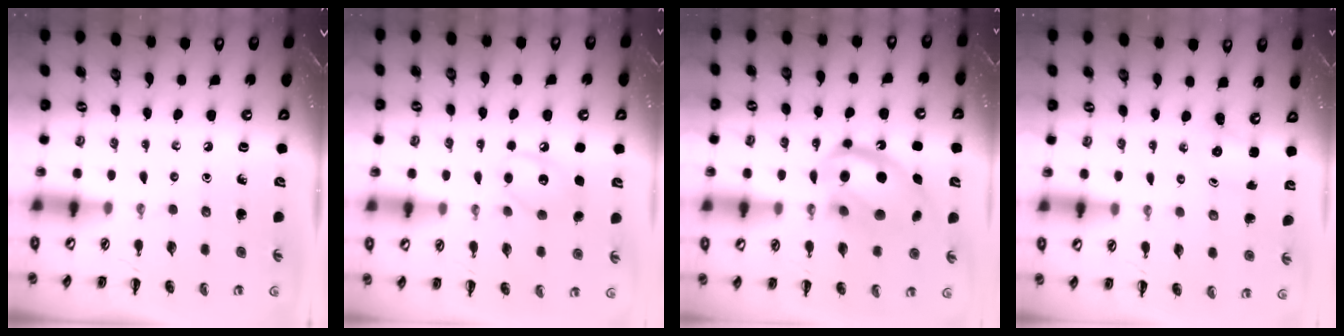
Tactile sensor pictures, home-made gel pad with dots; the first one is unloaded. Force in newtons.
{"total": 9.8, "press": 9.8, "slide": 1.1}
{"total": 16.8, "press": 16.4, "slide": 3.5}
{"total": 2.5, "press": 2.4, "slide": 0.8}